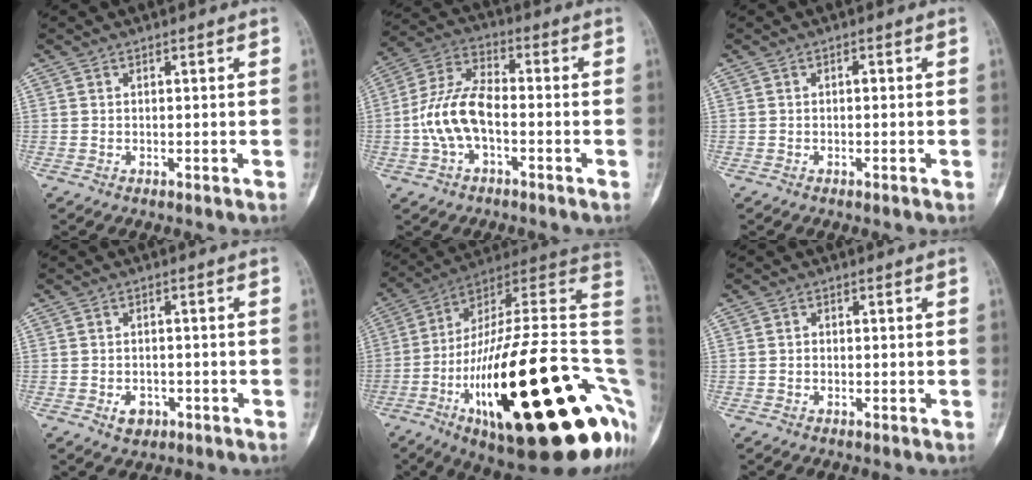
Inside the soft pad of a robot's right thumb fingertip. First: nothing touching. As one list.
[{"total": 11.0, "force": [-2.2, 5.7, 9.2], "torque": [-0.190, 0.037, -0.049]}, {"total": 0.9, "force": [0.0, 0.4, 0.8], "torque": [-0.011, 0.003, 0.001]}, {"total": 3.1, "force": [-1.3, 2.3, 1.6], "torque": [-0.015, 0.008, -0.012]}, {"total": 39.4, "force": [-8.6, 12.0, 36.6], "torque": [-0.473, 0.062, -0.132]}, {"total": 0.9, "force": [0.0, 0.7, 0.5], "torque": [-0.003, 0.004, -0.001]}]